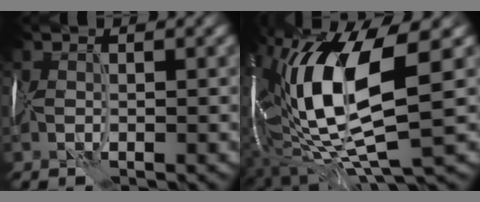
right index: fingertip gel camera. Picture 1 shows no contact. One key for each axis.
{"total": 13.1, "fx": 0.6, "fy": 5.1, "fz": 12.0, "tx": -0.237, "ty": 0.000, "tz": 0.009}